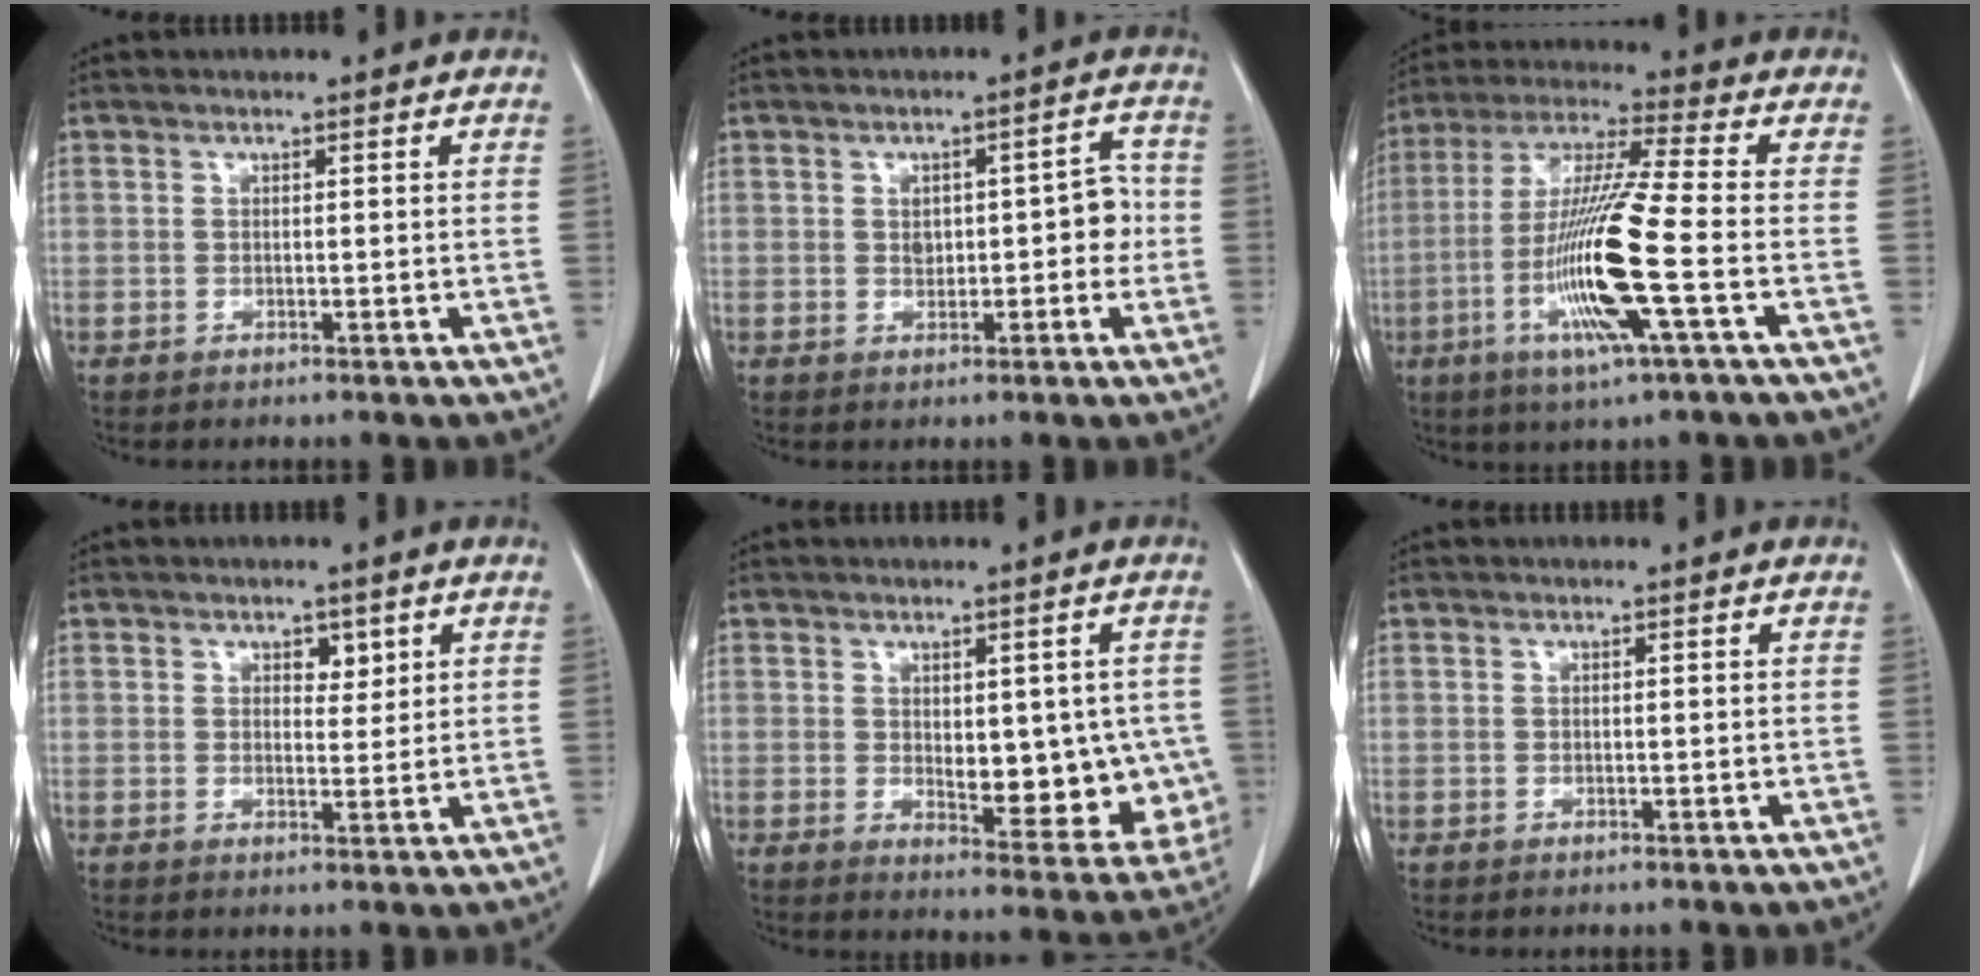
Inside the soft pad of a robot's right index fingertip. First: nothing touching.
{"total": 5.3, "force": [0.0, 2.9, 4.4], "torque": [-0.052, 0.025, 0.007]}
{"total": 15.4, "force": [-4.2, -0.3, 14.8], "torque": [-0.306, -0.015, -0.088]}
{"total": 2.4, "force": [1.3, 1.5, 1.4], "torque": [-0.013, -0.001, 0.020]}
{"total": 11.6, "force": [-0.4, 5.5, 10.2], "torque": [-0.118, -0.007, 0.011]}
{"total": 0.0}